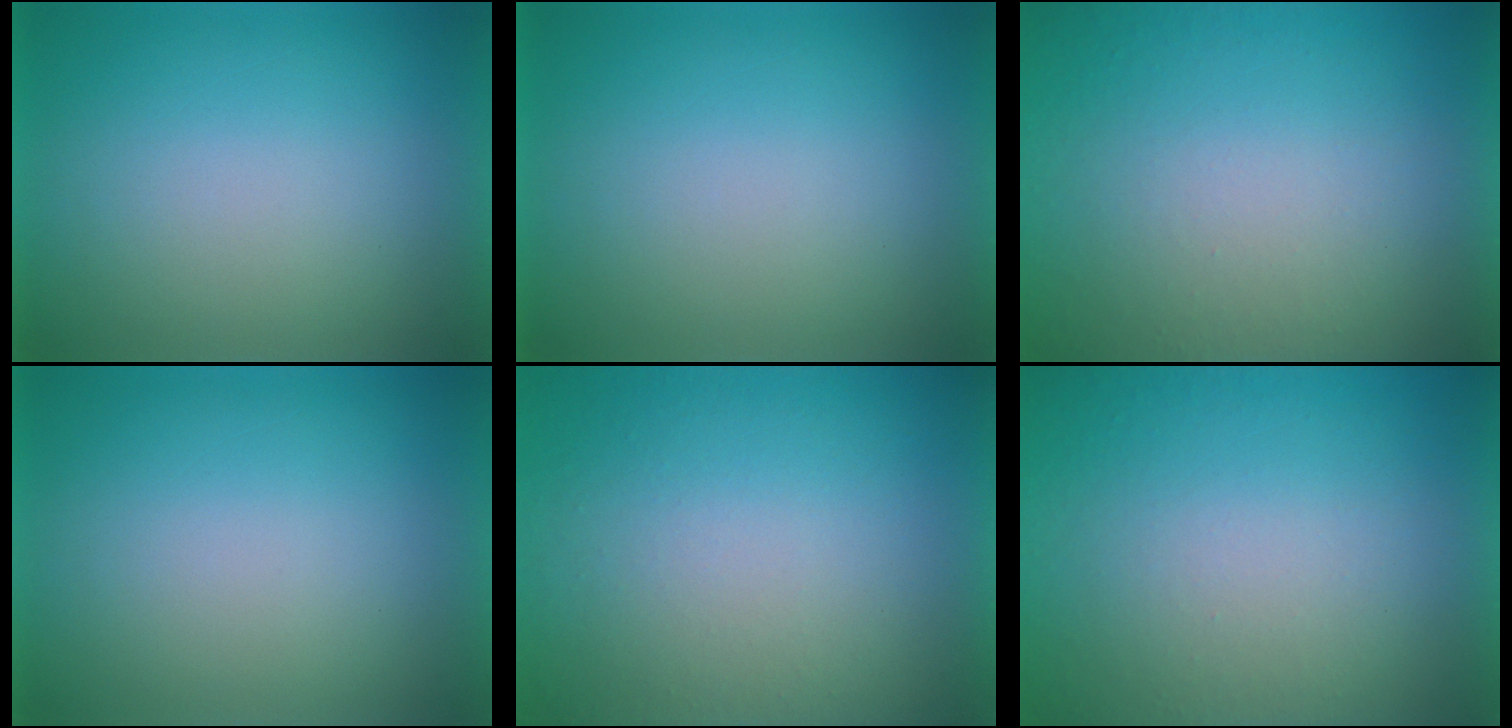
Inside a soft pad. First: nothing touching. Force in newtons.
{"total": 0.0}
{"total": 7.8}
{"total": 0.0}
{"total": 9.5}
{"total": 7.8}